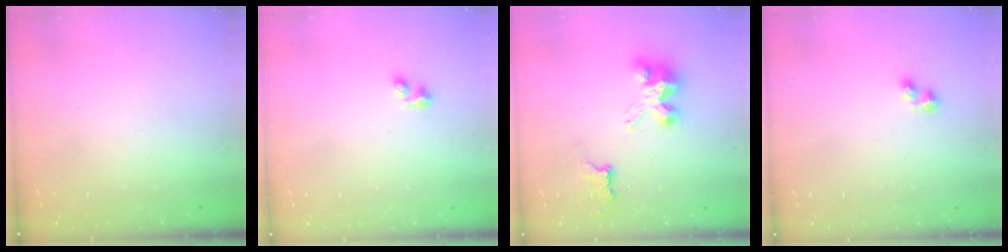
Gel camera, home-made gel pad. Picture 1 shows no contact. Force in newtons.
{"total": 2.9, "press": 2.8, "slide": 0.6}
{"total": 7.1, "press": 7.1, "slide": 0.2}
{"total": 1.9, "press": 1.8, "slide": 0.5}